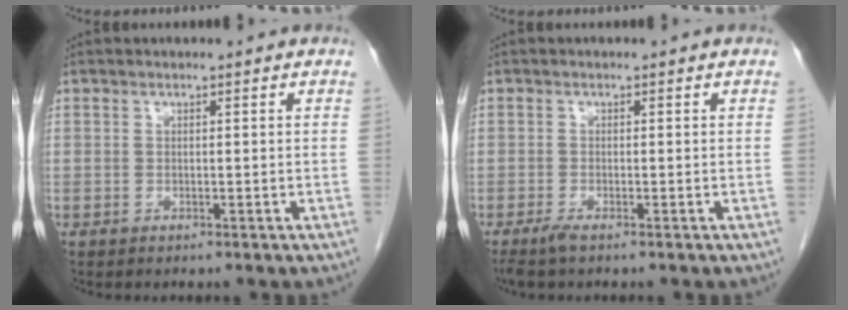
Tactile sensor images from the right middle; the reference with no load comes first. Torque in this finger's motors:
{"motor_torque": [0.42, -0.09, 0.10, 0.03]}